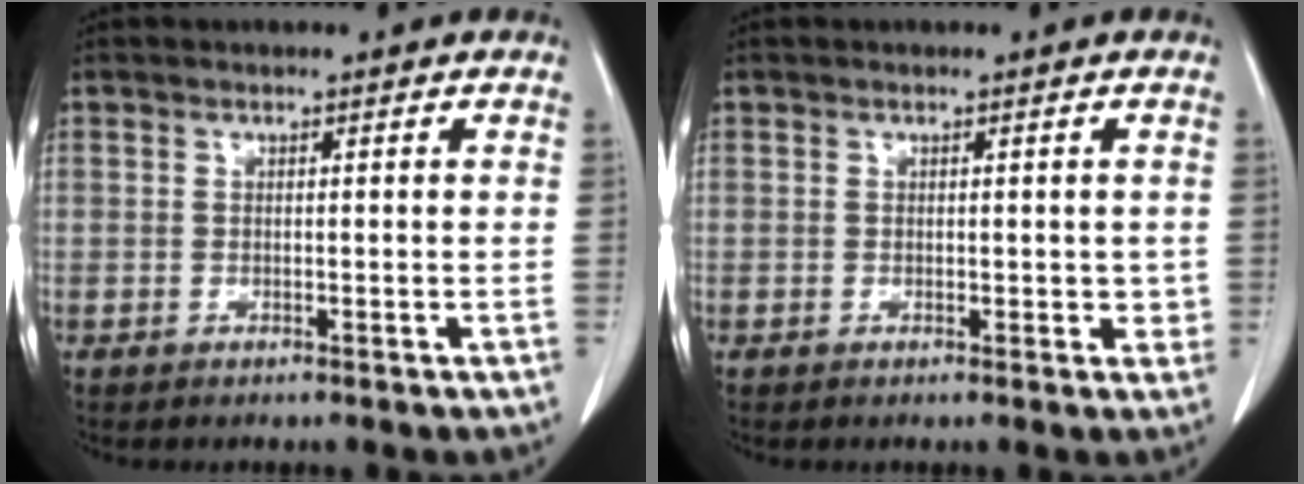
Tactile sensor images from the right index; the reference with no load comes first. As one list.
[{"total": 2.7, "force": [-0.1, 1.7, 2.1], "torque": [-0.029, 0.008, 0.002]}]